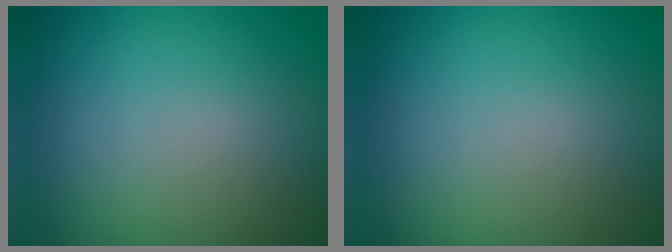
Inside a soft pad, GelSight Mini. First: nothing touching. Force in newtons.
{"total": 0.0}